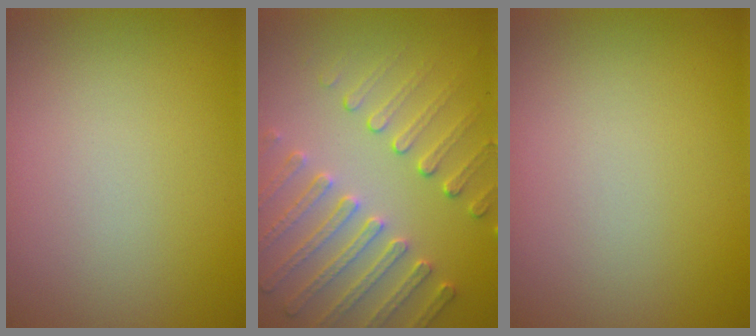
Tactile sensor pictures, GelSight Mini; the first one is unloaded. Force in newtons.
{"total": 5.0, "press": 3.8, "slide": 3.3}
{"total": 0.0}